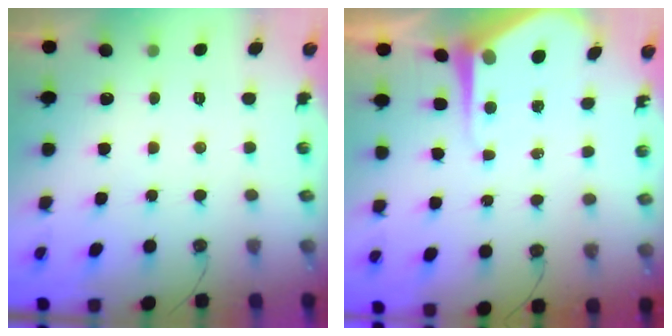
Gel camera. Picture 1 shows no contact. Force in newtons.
{"total": 7.7, "press": 7.6, "slide": 0.6}